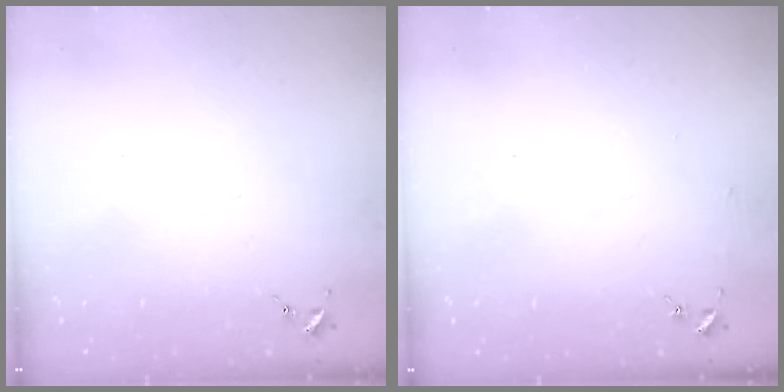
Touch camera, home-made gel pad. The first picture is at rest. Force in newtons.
{"total": 2.5, "press": 2.5, "slide": 0.2}